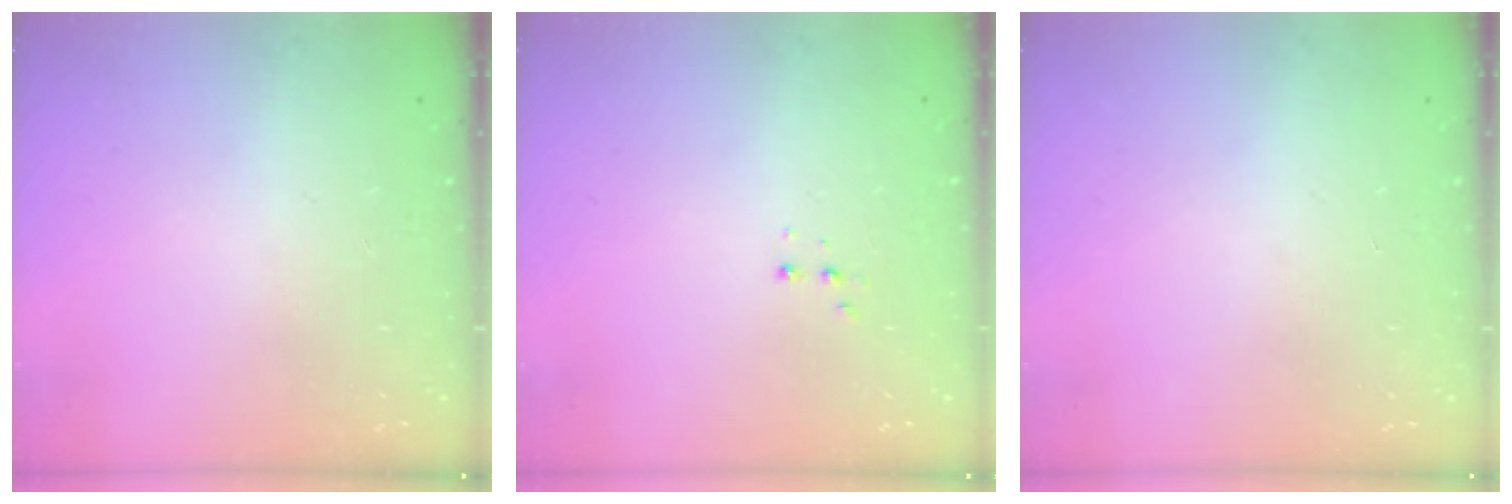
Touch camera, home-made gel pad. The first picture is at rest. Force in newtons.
{"total": 3.0, "press": 2.9, "slide": 0.7}
{"total": 0.0}